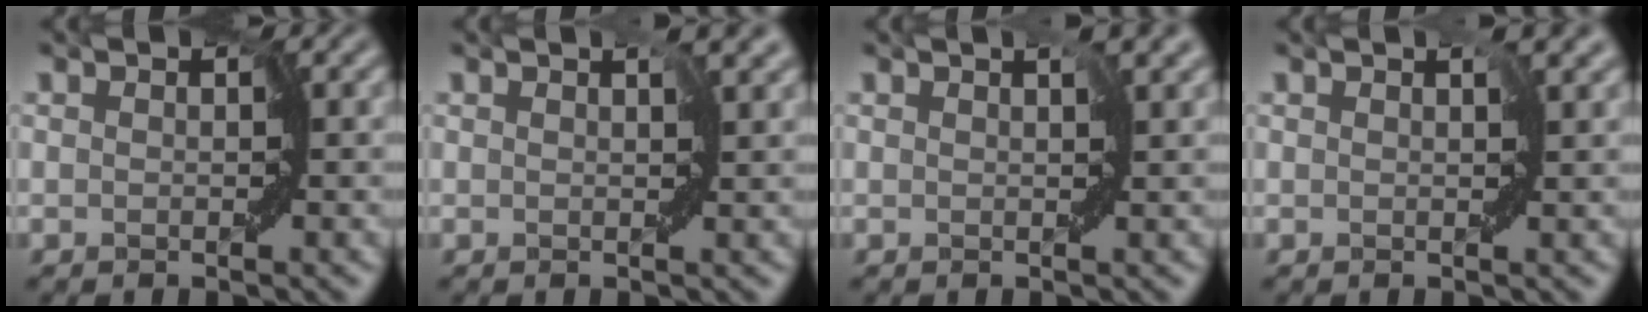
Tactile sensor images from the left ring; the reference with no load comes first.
{"total": 2.5, "force": [1.2, 1.0, 1.9], "torque": [-0.024, 0.005, 0.018]}
{"total": 1.8, "force": [0.9, 0.5, 1.5], "torque": [-0.023, 0.006, 0.018]}
{"total": 1.9, "force": [1.0, 0.7, 1.5], "torque": [-0.020, 0.004, 0.016]}